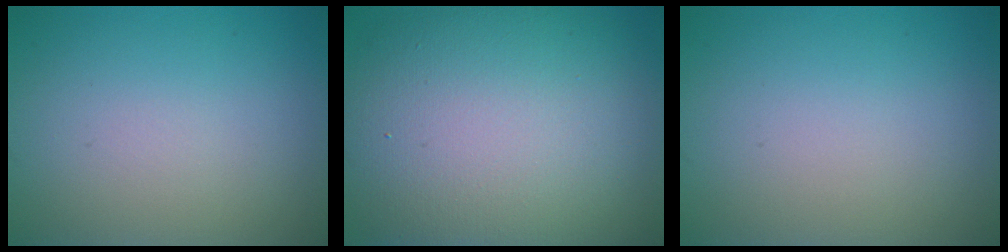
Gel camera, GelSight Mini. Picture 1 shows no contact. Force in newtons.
{"total": 15.6, "press": 15.6, "slide": 1.0}
{"total": 0.0}